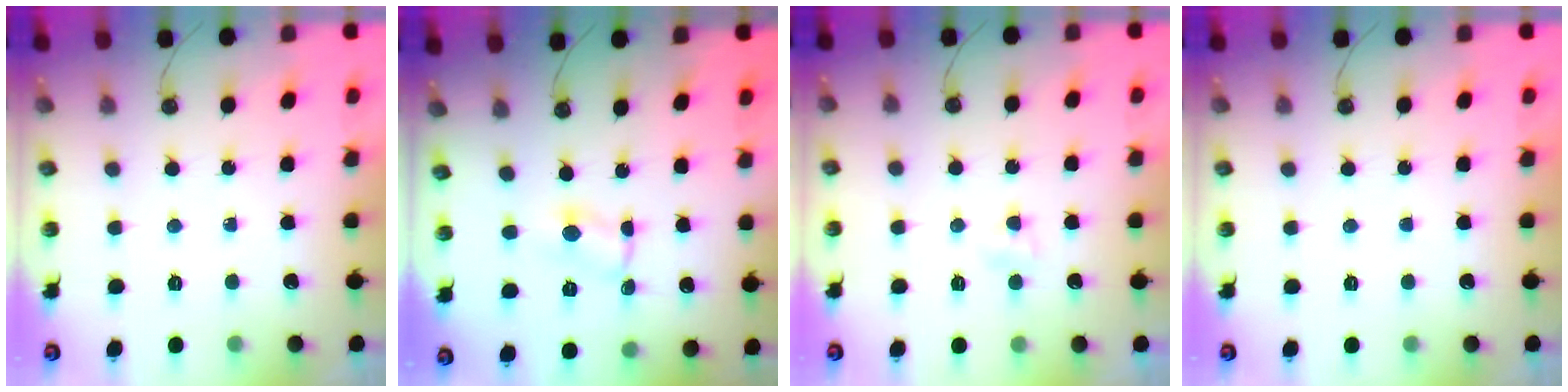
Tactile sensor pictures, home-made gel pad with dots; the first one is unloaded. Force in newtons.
{"total": 1.2, "press": 1.2, "slide": 0.2}
{"total": 2.4, "press": 2.3, "slide": 0.3}
{"total": 0.0}